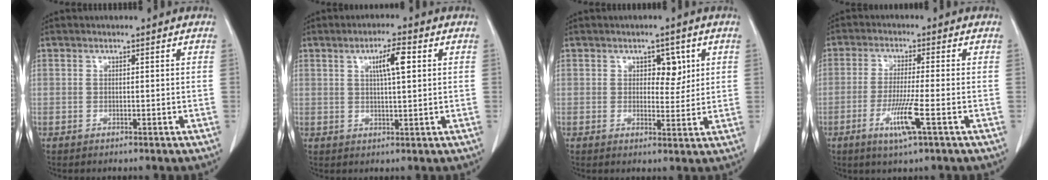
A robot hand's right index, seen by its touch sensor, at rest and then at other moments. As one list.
[{"total": 5.0, "force": [1.6, 0.6, 4.7], "torque": [-0.082, 0.004, 0.028]}, {"total": 3.8, "force": [1.5, 2.2, 2.8], "torque": [-0.031, 0.003, 0.021]}, {"total": 6.8, "force": [-2.7, -0.4, 6.2], "torque": [-0.121, -0.018, -0.051]}]